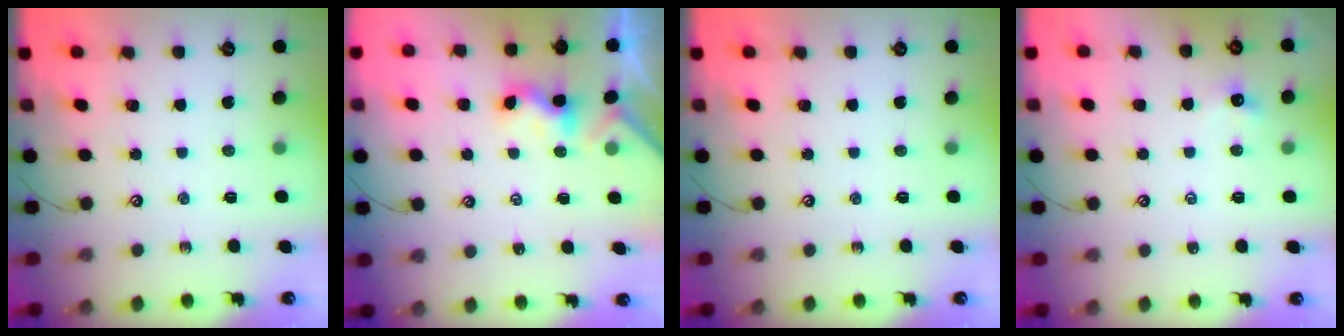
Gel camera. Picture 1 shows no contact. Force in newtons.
{"total": 2.1, "press": 2.1, "slide": 0.3}
{"total": 0.0}
{"total": 0.9, "press": 0.8, "slide": 0.5}